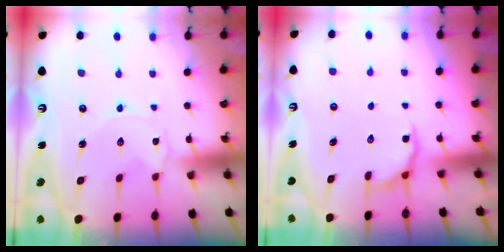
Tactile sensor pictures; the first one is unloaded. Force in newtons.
{"total": 4.2, "press": 3.7, "slide": 1.8}